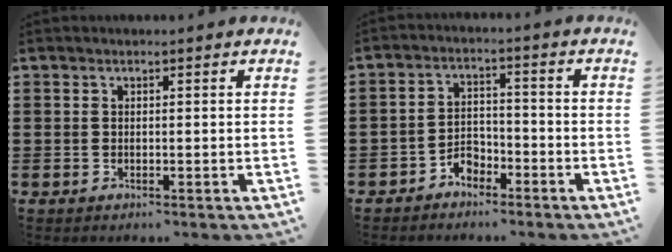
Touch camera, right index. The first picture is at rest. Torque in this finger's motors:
{"motor_torque": [2.14, 0.00, -0.05, -0.18]}